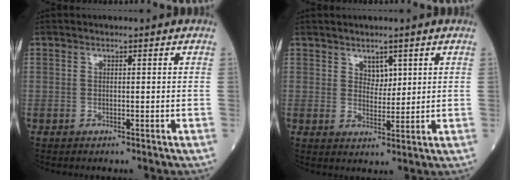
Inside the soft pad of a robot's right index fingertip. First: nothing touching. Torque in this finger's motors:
{"motor_torque": [-0.21, 0.04, -0.06, -0.01]}